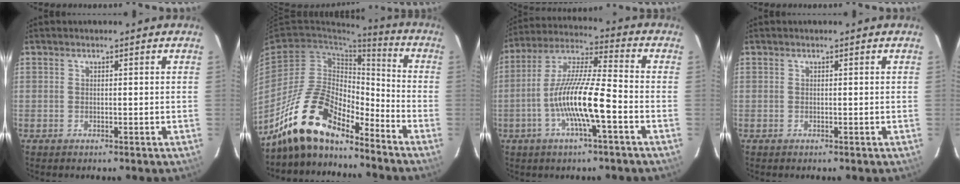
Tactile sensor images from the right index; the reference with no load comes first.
{"total": 16.4, "force": [-13.4, 5.3, 7.8], "torque": [-0.156, 0.006, -0.252]}
{"total": 13.6, "force": [-4.6, 1.4, 12.7], "torque": [-0.249, 0.004, -0.093]}
{"total": 0.0}